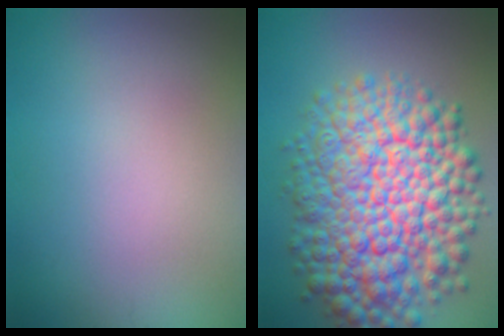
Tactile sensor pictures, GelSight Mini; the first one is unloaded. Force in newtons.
{"total": 13.6, "press": 13.6, "slide": 0.4}